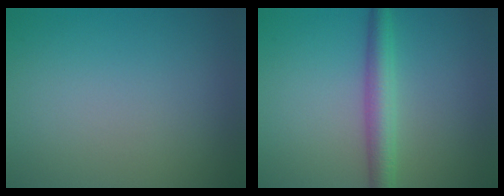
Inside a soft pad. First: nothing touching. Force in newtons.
{"total": 3.5, "press": 3.5, "slide": 0.1}